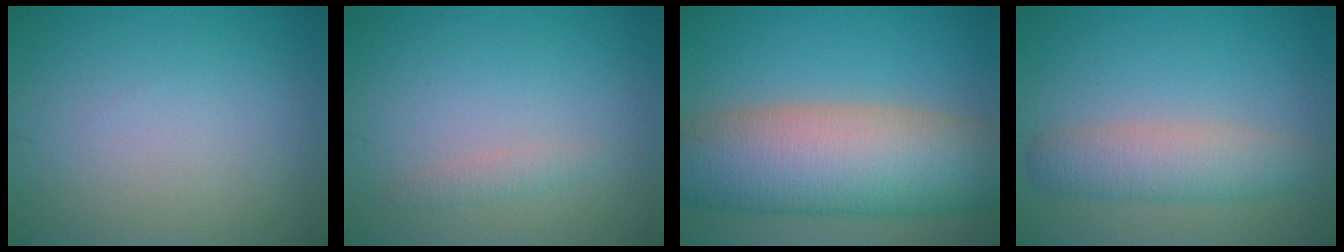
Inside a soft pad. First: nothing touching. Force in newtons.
{"total": 1.1, "press": 1.1, "slide": 0.0}
{"total": 13.2, "press": 13.2, "slide": 0.7}
{"total": 4.2, "press": 4.2, "slide": 0.1}